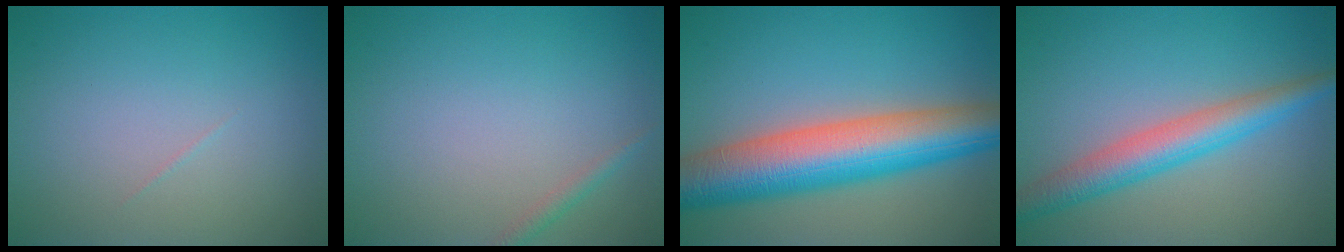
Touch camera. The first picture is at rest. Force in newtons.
{"total": 1.0, "press": 1.0, "slide": 0.0}
{"total": 10.8, "press": 10.8, "slide": 0.3}
{"total": 4.8, "press": 4.8, "slide": 0.0}